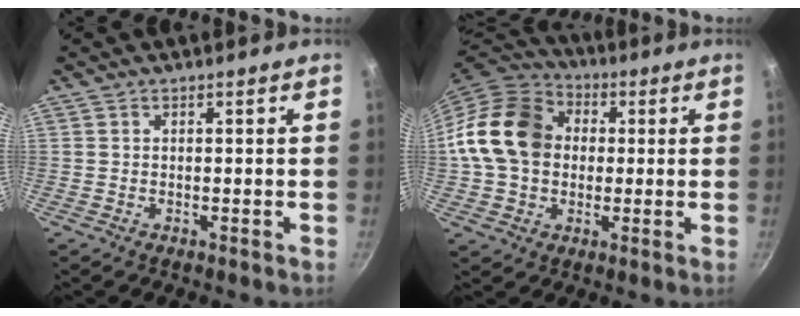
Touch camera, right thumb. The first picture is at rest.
{"total": 17.4, "force": [1.7, 13.8, 10.5], "torque": [-0.172, 0.031, 0.018]}